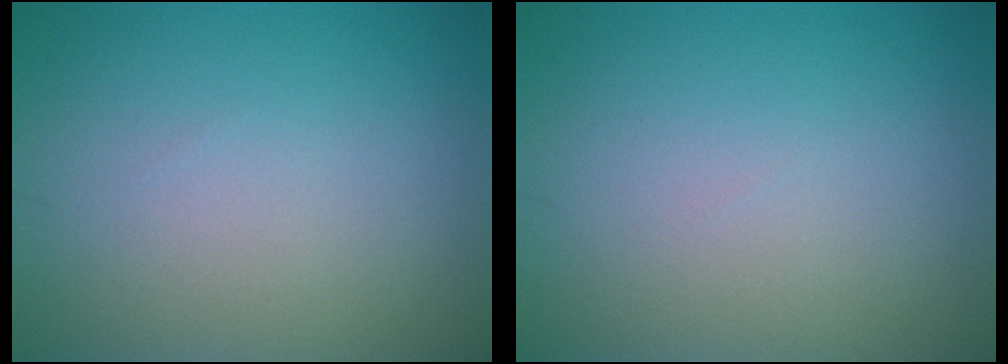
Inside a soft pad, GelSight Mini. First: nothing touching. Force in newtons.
{"total": 0.0}